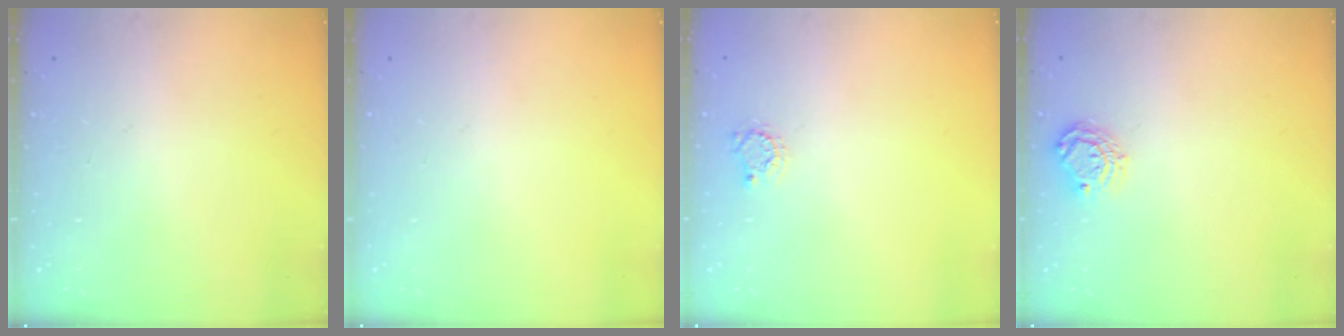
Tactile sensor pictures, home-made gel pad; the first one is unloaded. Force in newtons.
{"total": 0.0}
{"total": 3.5, "press": 3.4, "slide": 0.5}
{"total": 6.6, "press": 6.6, "slide": 0.2}